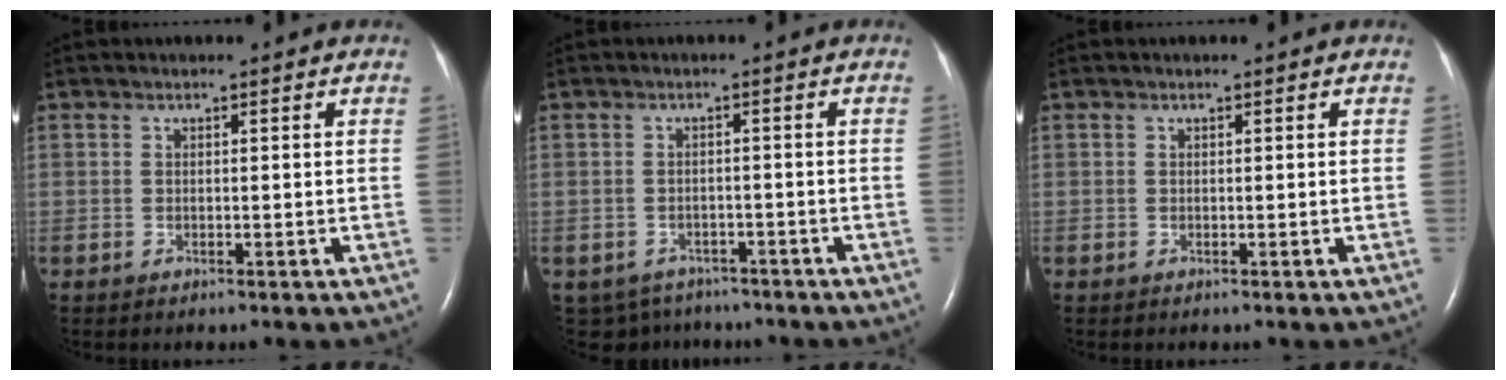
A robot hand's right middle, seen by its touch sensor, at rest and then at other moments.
{"total": 6.4, "force": [-5.2, 3.6, 0.4], "torque": [-0.009, 0.005, -0.065]}
{"total": 0.0}